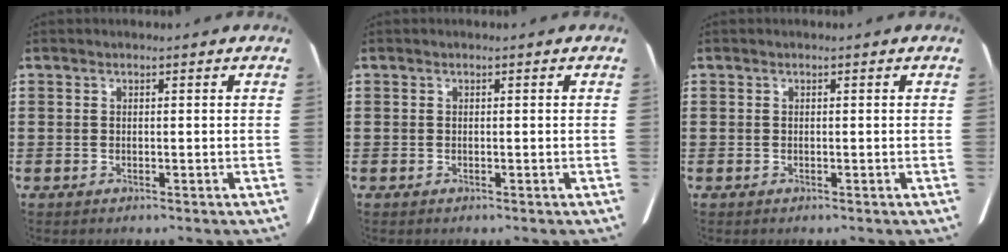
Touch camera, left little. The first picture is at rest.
{"total": 0.0}
{"total": 0.0}